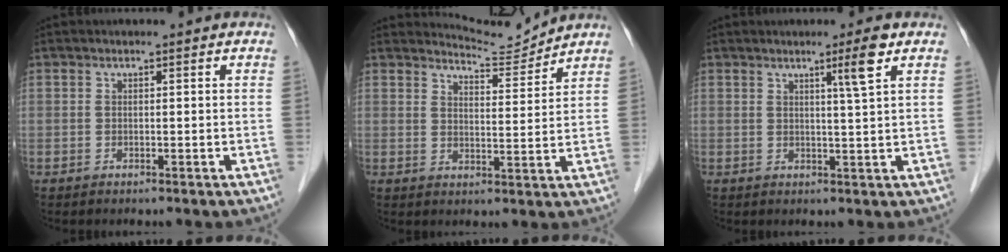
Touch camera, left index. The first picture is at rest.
{"total": 5.0, "force": [4.7, -0.9, -1.3], "torque": [0.004, -0.019, 0.080]}
{"total": 3.6, "force": [2.0, -1.0, 2.9], "torque": [-0.051, -0.006, 0.038]}